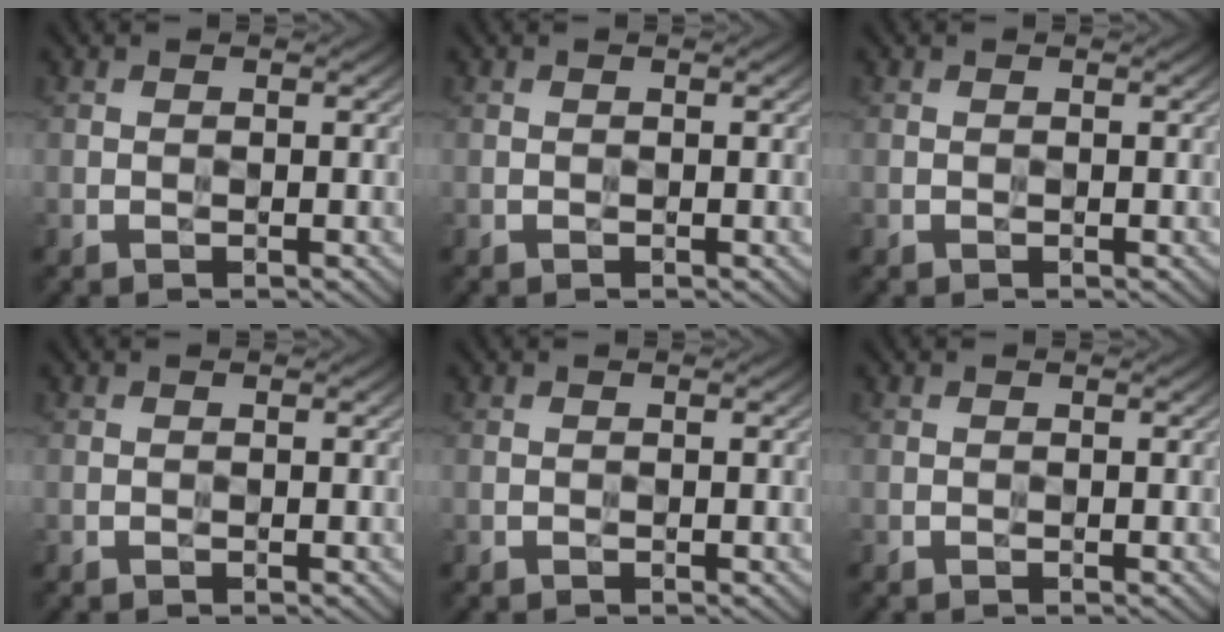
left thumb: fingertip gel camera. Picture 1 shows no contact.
{"total": 0.0}
{"total": 0.0}
{"total": 0.0}
{"total": 0.0}
{"total": 0.0}